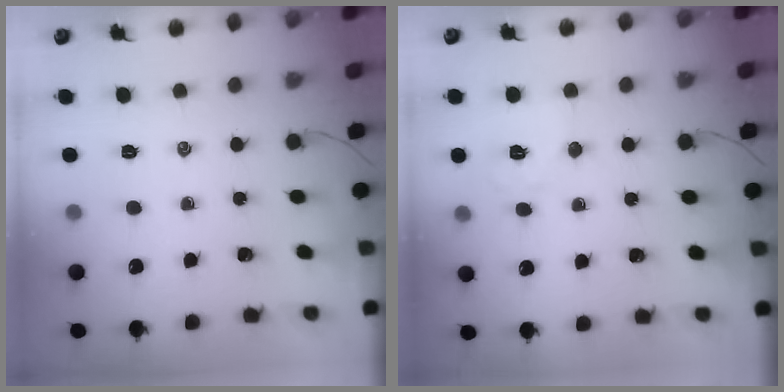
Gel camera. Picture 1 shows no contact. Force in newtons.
{"total": 6.8, "press": 6.7, "slide": 1.0}